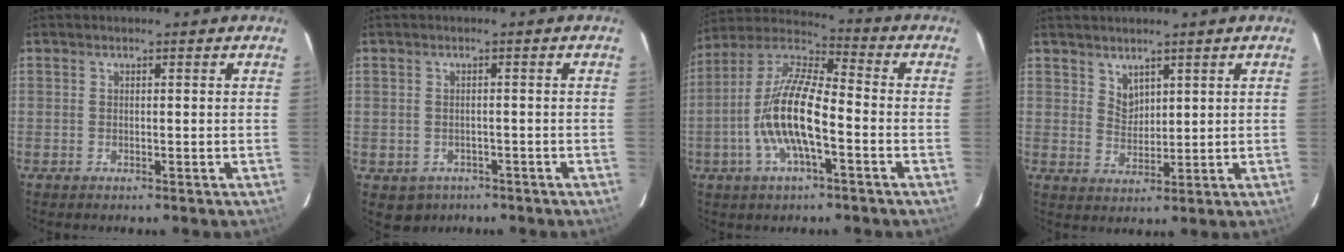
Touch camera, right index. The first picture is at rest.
{"total": 3.9, "force": [-2.0, 3.2, 1.0], "torque": [-0.027, -0.001, -0.017]}
{"total": 14.7, "force": [-4.1, 4.3, 13.5], "torque": [-0.267, -0.001, -0.084]}
{"total": 3.3, "force": [2.5, 1.9, 1.0], "torque": [-0.010, 0.002, 0.051]}